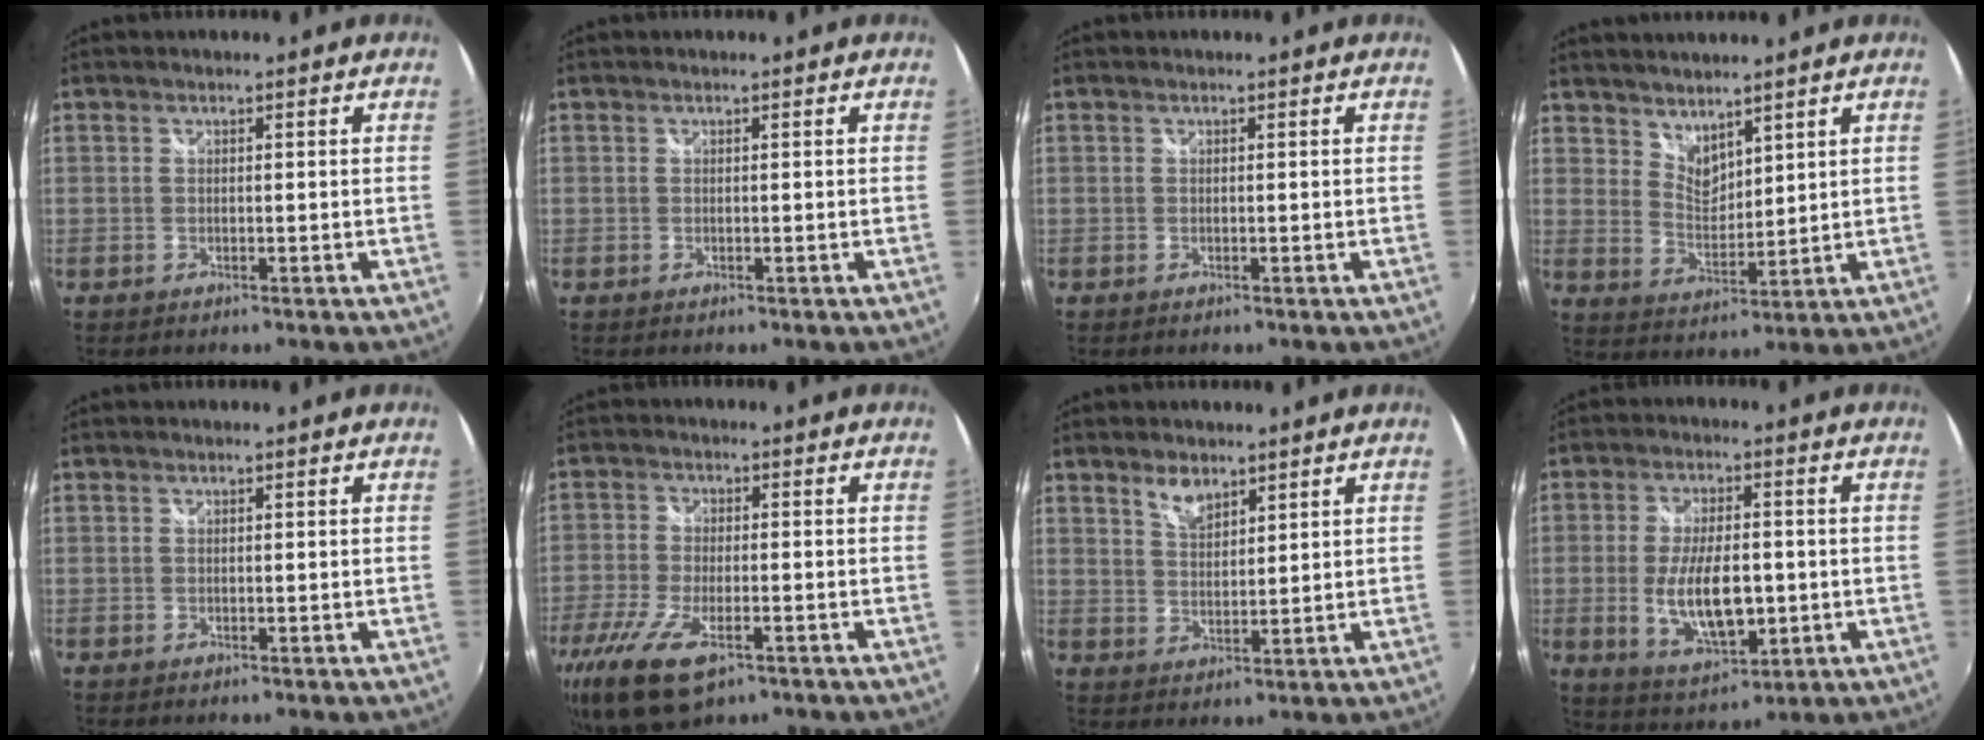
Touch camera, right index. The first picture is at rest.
{"total": 0.0}
{"total": 0.0}
{"total": 5.5, "force": [4.7, 2.2, 1.9], "torque": [-0.023, -0.004, 0.089]}
{"total": 0.0}
{"total": 13.0, "force": [-7.5, 5.0, 9.3], "torque": [-0.210, -0.045, -0.135]}
{"total": 4.4, "force": [3.2, 2.0, 2.3], "torque": [-0.037, 0.001, 0.057]}
{"total": 12.3, "force": [-1.9, 5.2, 10.9], "torque": [-0.208, -0.014, -0.024]}